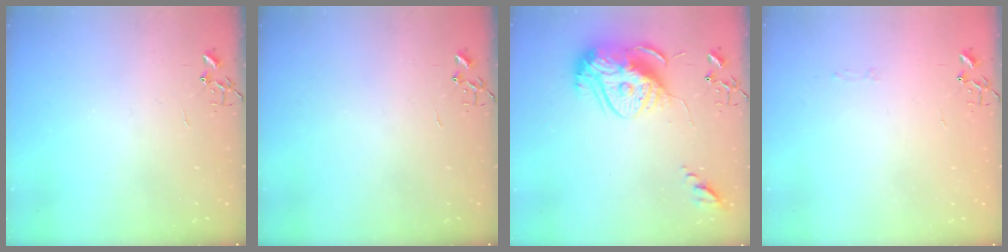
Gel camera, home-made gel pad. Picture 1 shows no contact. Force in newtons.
{"total": 0.0}
{"total": 17.1, "press": 17.1, "slide": 1.7}
{"total": 3.2, "press": 3.2, "slide": 0.5}